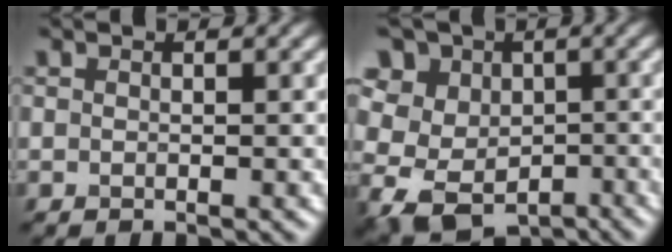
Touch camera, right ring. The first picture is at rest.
{"total": 9.0, "force": [2.6, 7.5, 4.2], "torque": [-0.080, 0.019, 0.019]}